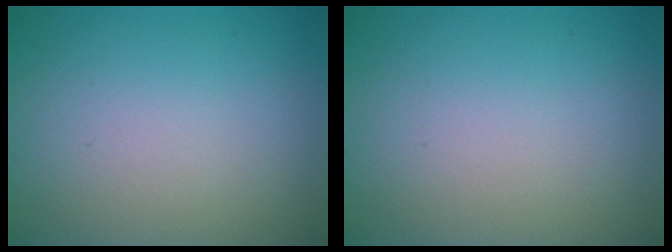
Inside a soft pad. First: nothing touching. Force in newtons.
{"total": 0.0}